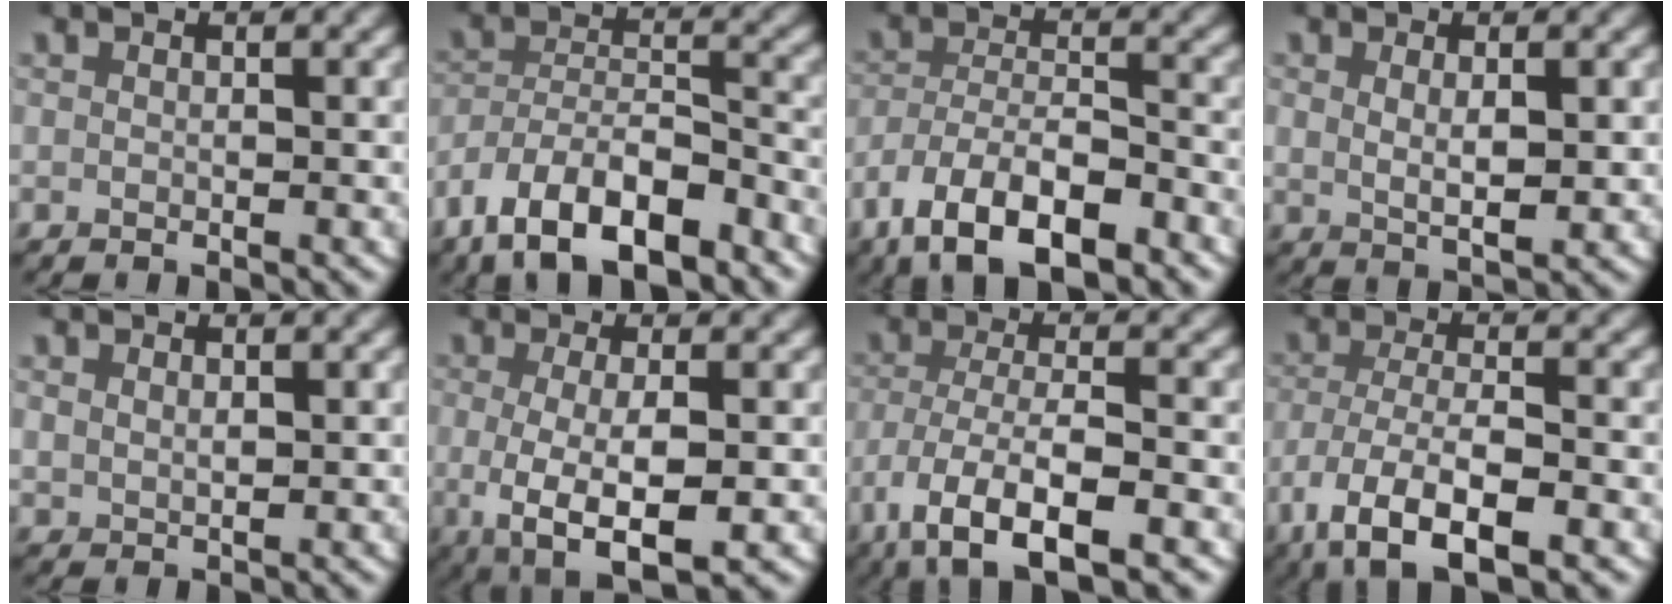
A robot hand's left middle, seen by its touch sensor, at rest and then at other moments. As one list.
[{"total": 8.4, "force": [-5.8, 4.5, 4.0], "torque": [-0.074, -0.010, -0.101]}, {"total": 7.2, "force": [-4.5, 3.5, 4.5], "torque": [-0.087, -0.014, -0.069]}, {"total": 2.7, "force": [0.4, 1.0, 2.5], "torque": [-0.047, -0.012, 0.017]}, {"total": 1.2, "force": [0.8, 0.7, 0.7], "torque": [-0.013, -0.006, 0.024]}, {"total": 7.8, "force": [-2.8, 3.7, 6.3], "torque": [-0.139, -0.039, -0.021]}, {"total": 7.1, "force": [-4.3, 2.9, 5.0], "torque": [-0.112, -0.035, -0.052]}, {"total": 7.2, "force": [-4.2, 3.1, 5.0], "torque": [-0.115, -0.033, -0.050]}]